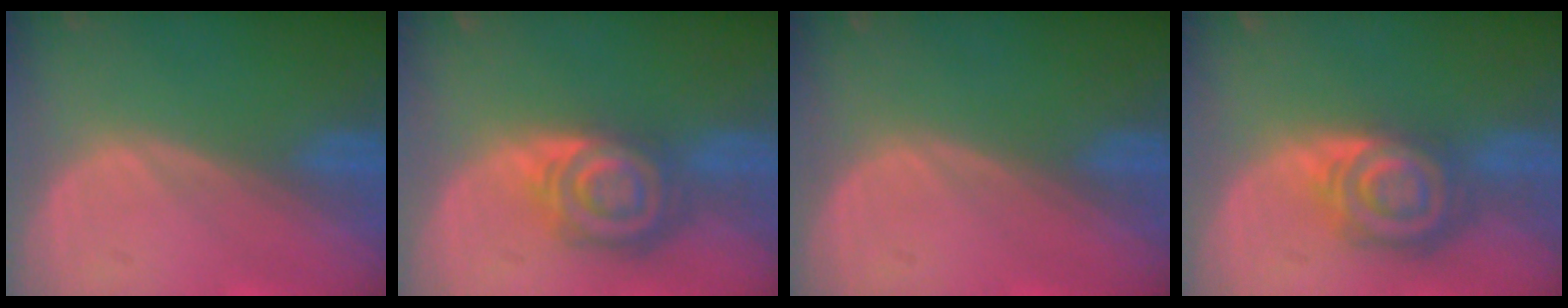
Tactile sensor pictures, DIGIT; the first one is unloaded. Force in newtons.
{"total": 7.9, "press": 6.9, "slide": 3.8}
{"total": 0.0}
{"total": 7.9, "press": 6.9, "slide": 3.8}